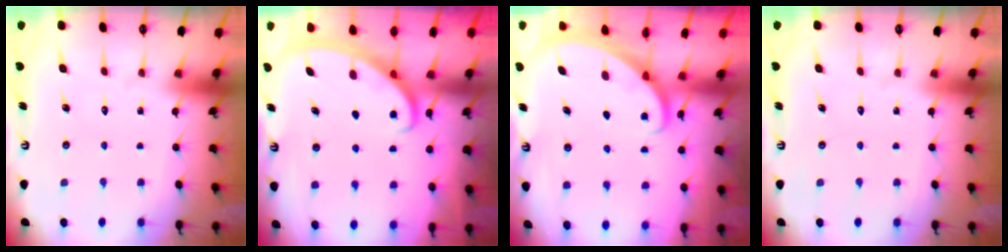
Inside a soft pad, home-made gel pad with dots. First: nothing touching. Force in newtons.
{"total": 3.0, "press": 2.9, "slide": 0.3}
{"total": 1.5, "press": 1.5, "slide": 0.1}
{"total": 0.0}